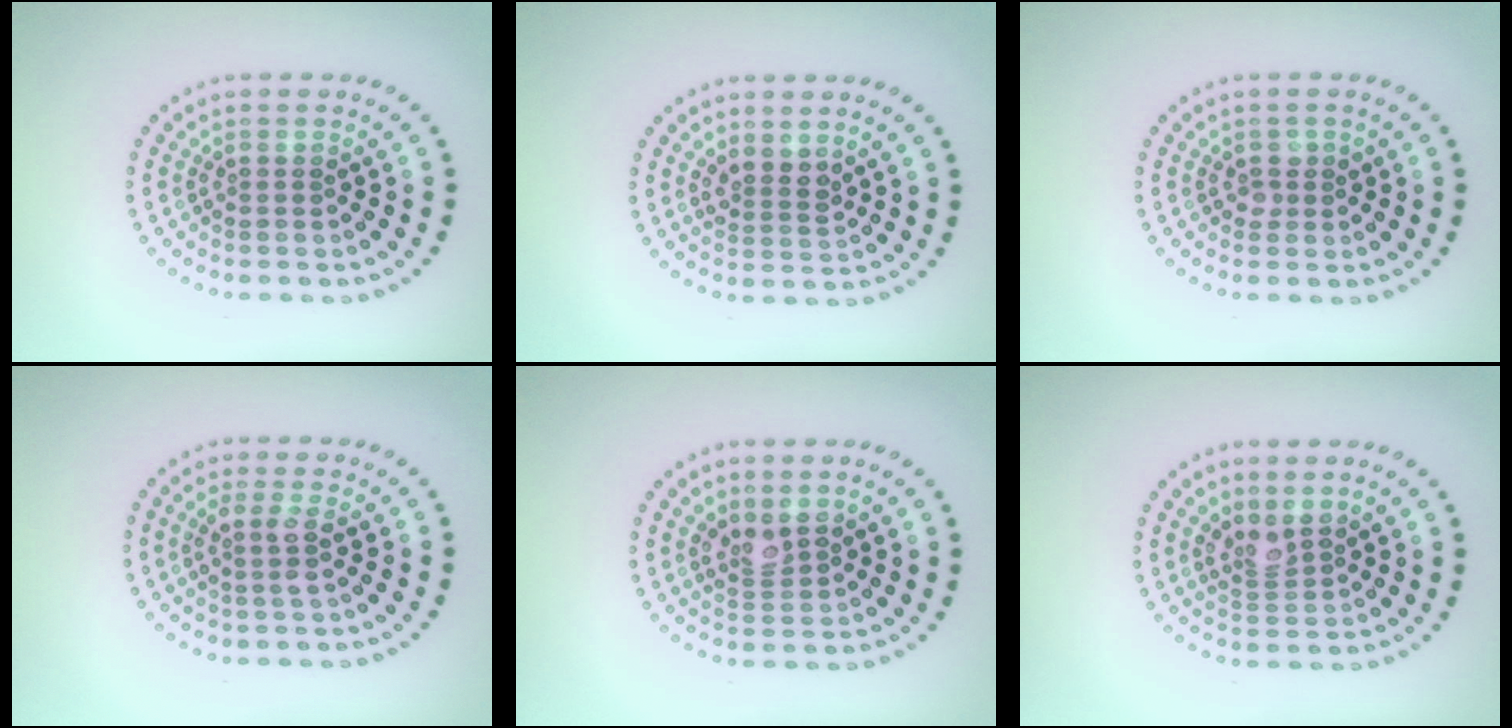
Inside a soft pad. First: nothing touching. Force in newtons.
{"total": 2.0, "press": 1.6, "slide": 1.1}
{"total": 1.1, "press": 1.1, "slide": 0.3}
{"total": 1.7, "press": 1.4, "slide": 1.0}
{"total": 2.0, "press": 1.7, "slide": 1.1}
{"total": 2.0, "press": 1.5, "slide": 1.4}